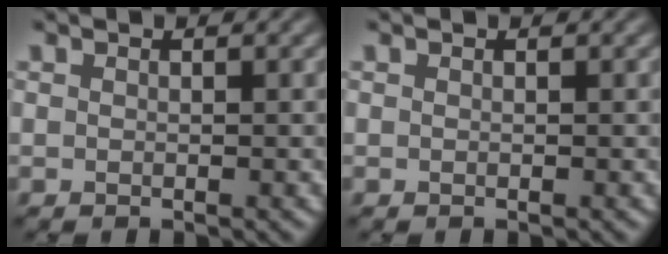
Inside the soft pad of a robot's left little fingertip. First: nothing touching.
{"total": 0.0}